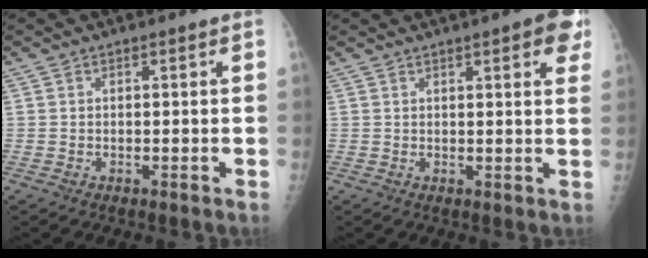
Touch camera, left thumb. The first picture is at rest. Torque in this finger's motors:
{"motor_torque": [0.02, 0.23, -0.18, -0.35, 0.03]}